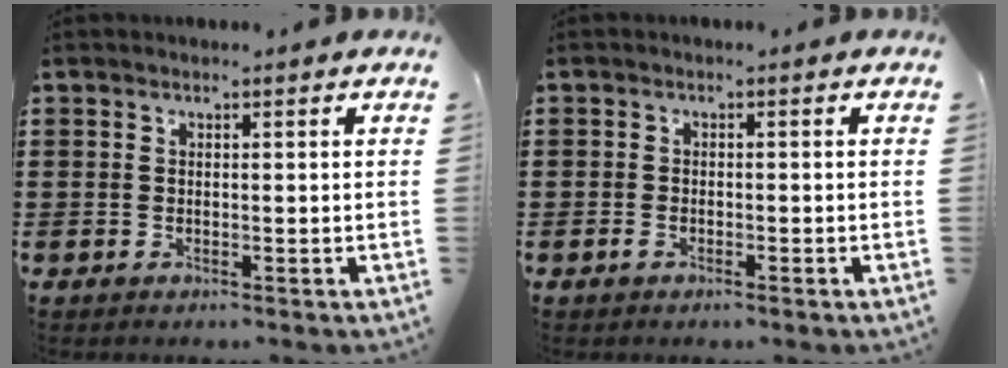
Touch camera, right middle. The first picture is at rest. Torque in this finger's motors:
{"motor_torque": [0.01, 0.00, 0.01, -0.01]}